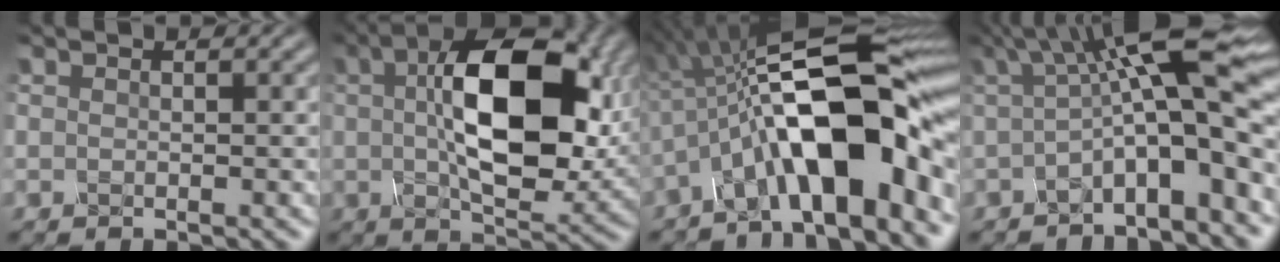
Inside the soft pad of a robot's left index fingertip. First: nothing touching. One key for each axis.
{"total": 12.9, "fx": 2.1, "fy": 6.2, "fz": 11.2, "tx": -0.175, "ty": 0.011, "tz": 0.032}
{"total": 13.9, "fx": -3.1, "fy": 4.4, "fz": 12.9, "tx": -0.185, "ty": 0.026, "tz": -0.062}
{"total": 10.4, "fx": 0.4, "fy": 2.2, "fz": 10.1, "tx": -0.146, "ty": 0.026, "tz": -0.008}